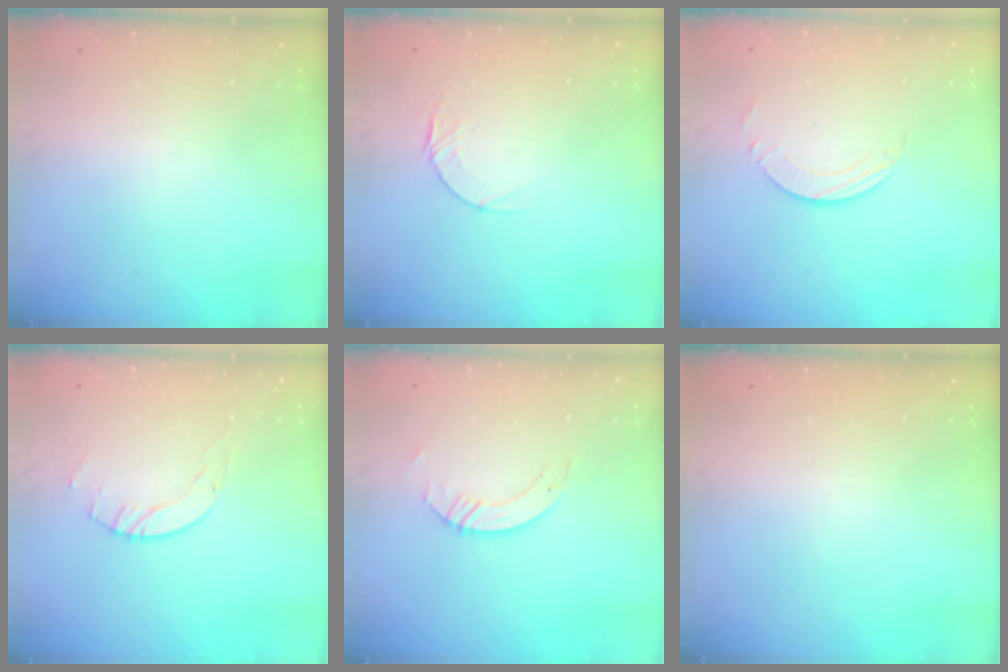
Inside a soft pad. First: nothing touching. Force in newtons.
{"total": 4.1, "press": 4.1, "slide": 0.4}
{"total": 2.8, "press": 2.8, "slide": 0.2}
{"total": 4.1, "press": 4.1, "slide": 0.2}
{"total": 3.4, "press": 3.4, "slide": 0.1}
{"total": 0.0}